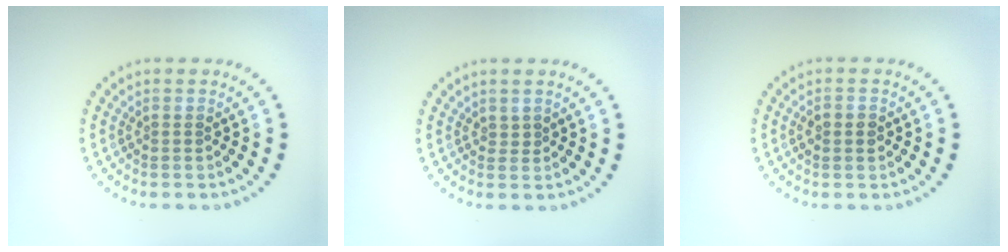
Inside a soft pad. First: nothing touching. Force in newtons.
{"total": 0.5, "press": 0.2, "slide": 0.5}
{"total": 1.2, "press": 1.1, "slide": 0.1}